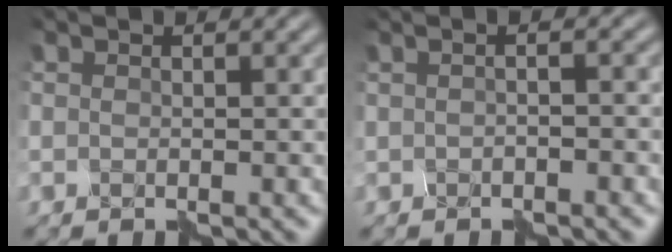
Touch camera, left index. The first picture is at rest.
{"total": 0.8, "force": [-0.3, 0.1, 0.7], "torque": [-0.013, -0.003, -0.009]}